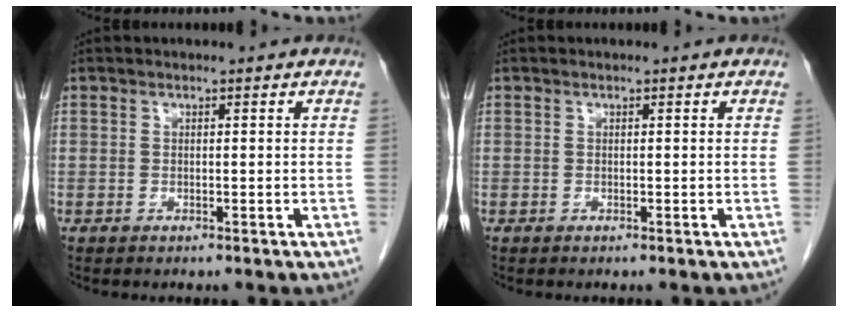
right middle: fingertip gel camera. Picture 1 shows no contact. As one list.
[{"total": 0.0}]